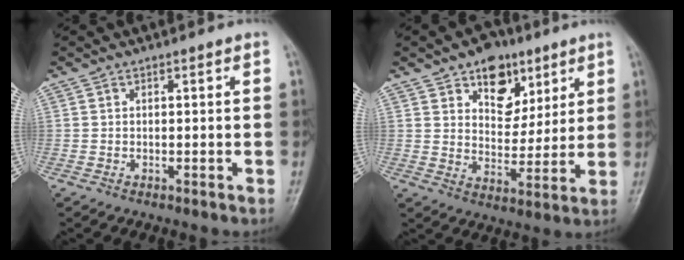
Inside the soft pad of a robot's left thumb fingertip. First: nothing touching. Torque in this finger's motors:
{"motor_torque": [1.43, 1.06, 0.79, -1.08, 0.20]}